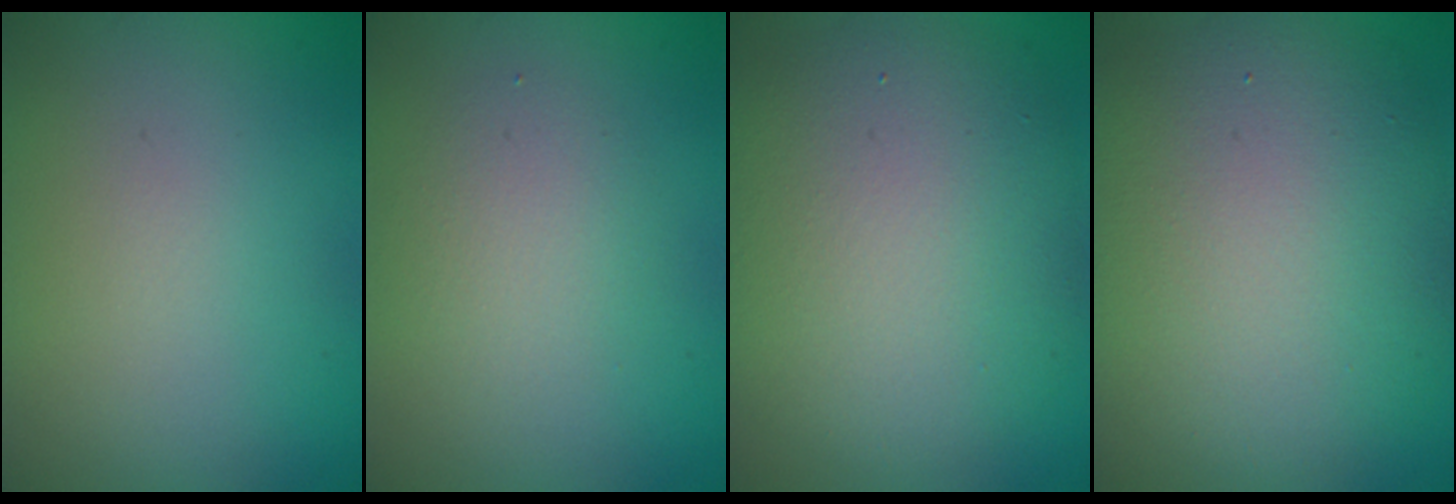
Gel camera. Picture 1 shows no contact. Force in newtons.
{"total": 2.4, "press": 2.4, "slide": 0.3}
{"total": 9.2, "press": 9.2, "slide": 0.5}
{"total": 11.6, "press": 11.6, "slide": 0.9}